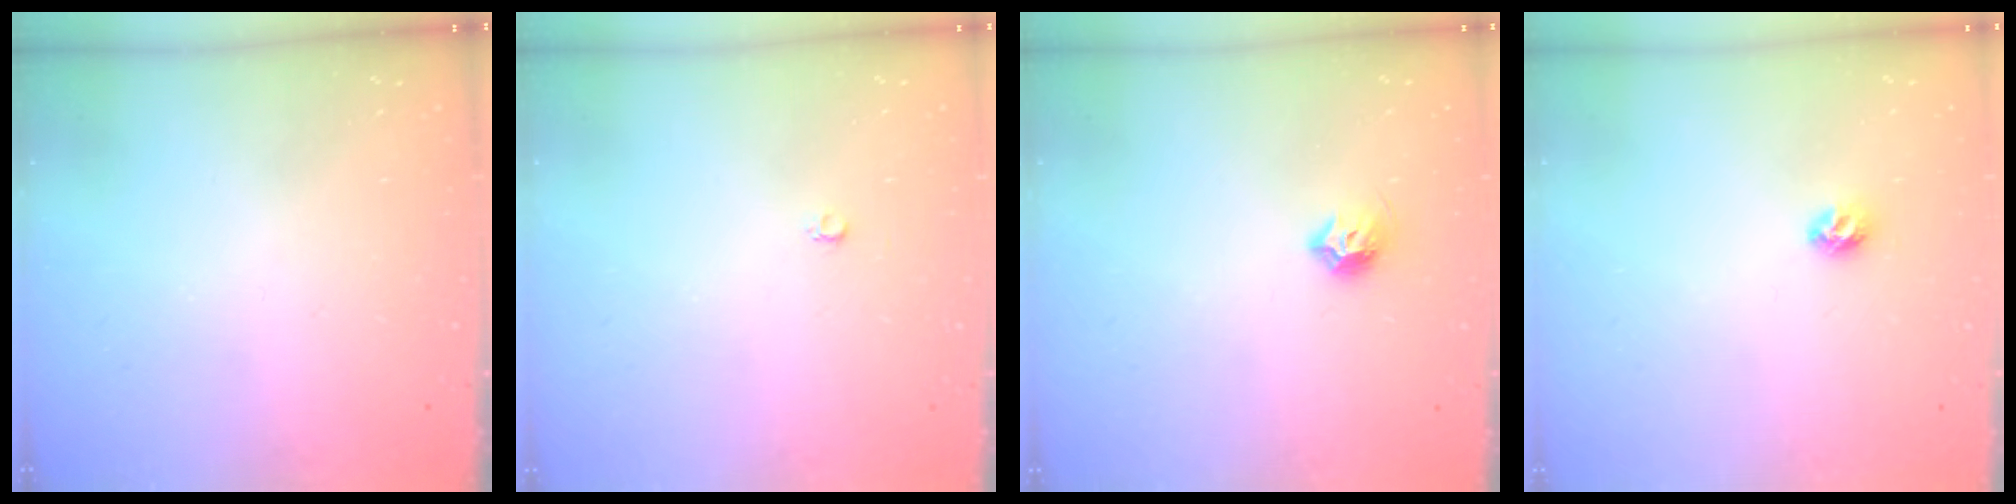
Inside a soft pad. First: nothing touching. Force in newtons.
{"total": 2.6, "press": 2.6, "slide": 0.3}
{"total": 7.4, "press": 7.3, "slide": 1.2}
{"total": 5.9, "press": 5.9, "slide": 0.8}